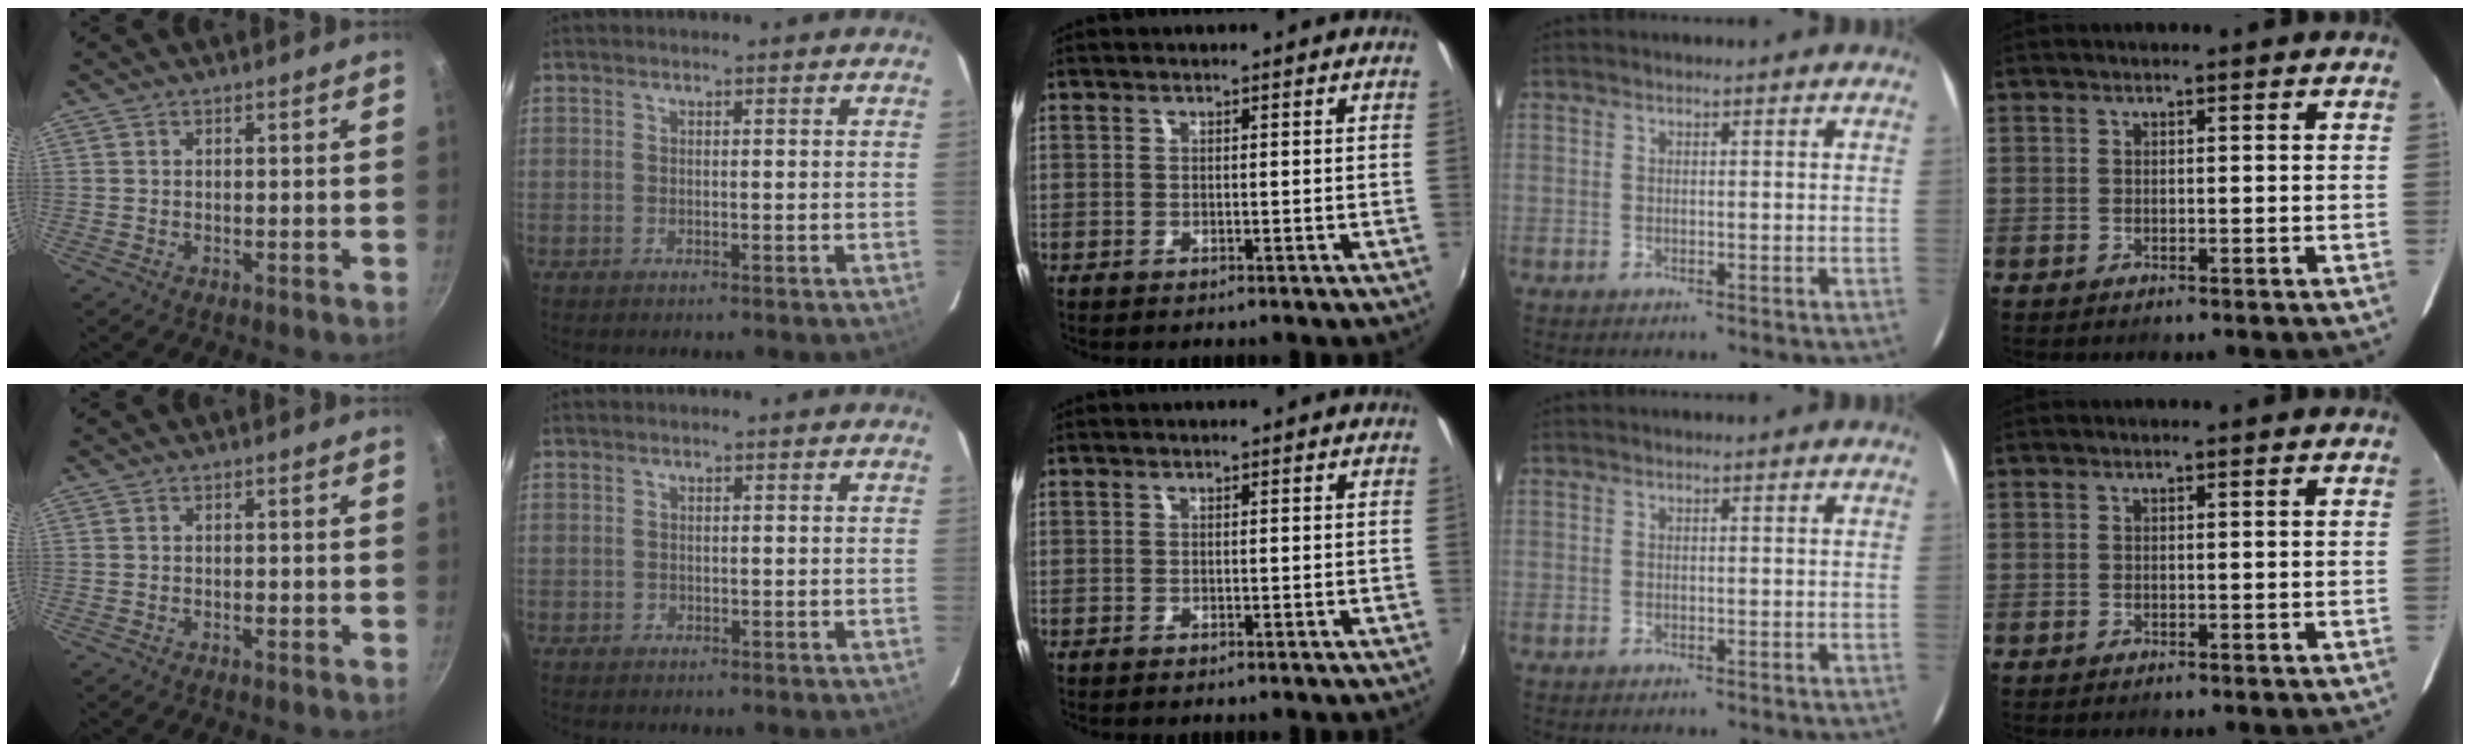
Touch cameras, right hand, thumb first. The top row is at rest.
{"thumb": {"total": 0.8, "force": [-0.3, 0.4, 0.6], "torque": [-0.009, 0.004, -0.007]}, "index": {"total": 0.6, "force": [-0.2, 0.6, 0.0], "torque": [0.003, 0.001, -0.001]}}